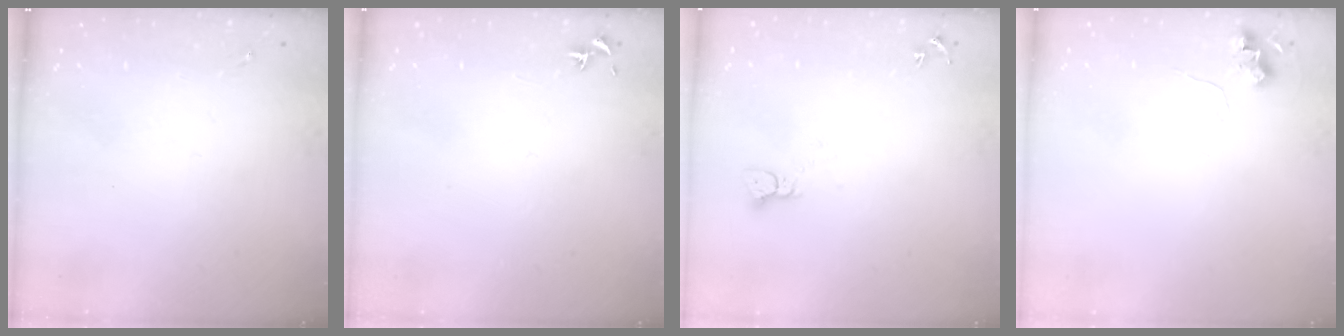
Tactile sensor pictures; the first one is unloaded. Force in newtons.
{"total": 0.8, "press": 0.7, "slide": 0.3}
{"total": 2.1, "press": 2.1, "slide": 0.2}
{"total": 6.0, "press": 5.9, "slide": 0.7}